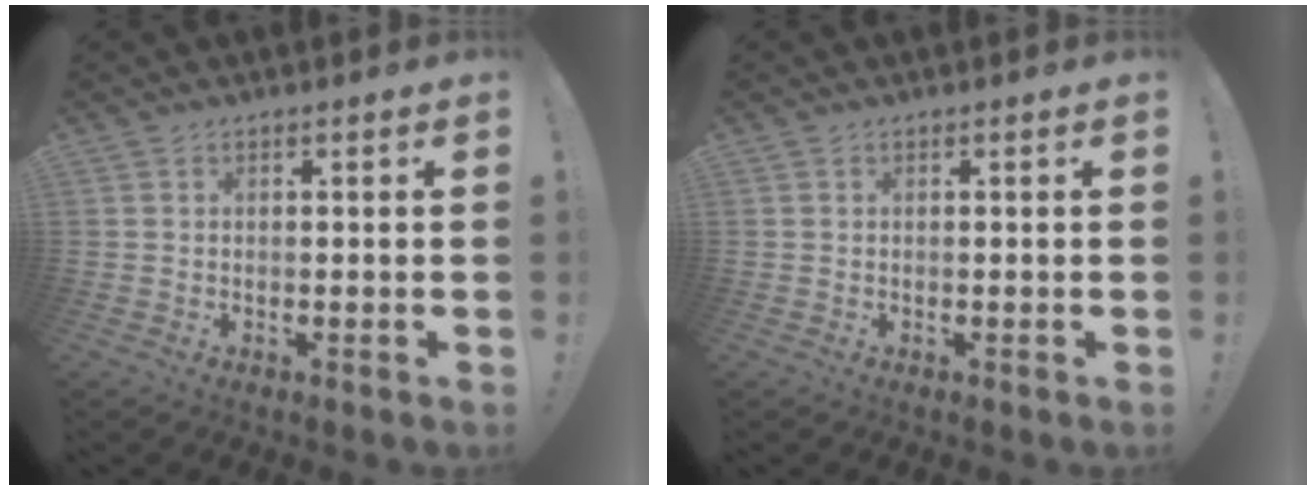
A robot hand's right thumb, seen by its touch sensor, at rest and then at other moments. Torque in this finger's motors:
{"motor_torque": [-0.08, 0.08, 0.00, 0.00, 0.00]}